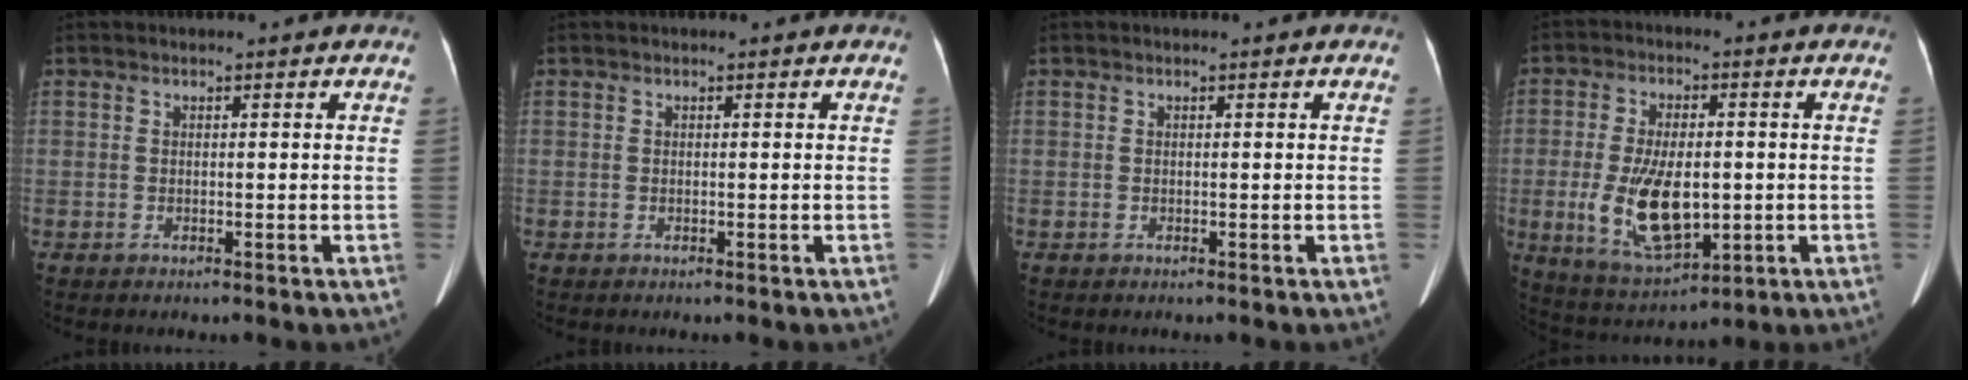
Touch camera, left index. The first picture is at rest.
{"total": 0.0}
{"total": 0.0}
{"total": 11.8, "force": [-1.6, 5.2, 10.5], "torque": [-0.209, -0.010, -0.013]}